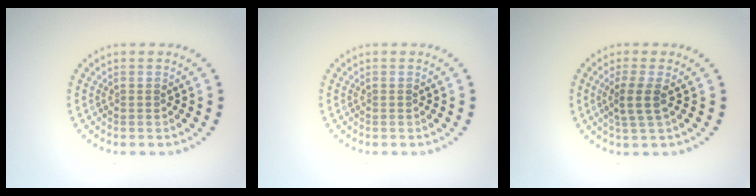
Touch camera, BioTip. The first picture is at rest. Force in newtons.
{"total": 0.0}
{"total": 2.4, "press": 1.9, "slide": 1.4}